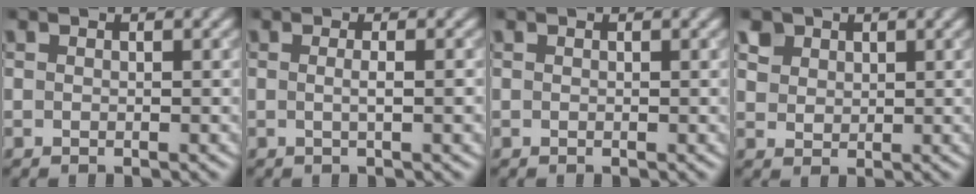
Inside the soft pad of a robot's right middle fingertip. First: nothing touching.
{"total": 1.8, "force": [0.0, 0.4, 1.7], "torque": [-0.023, -0.003, -0.006]}
{"total": 0.0}
{"total": 3.0, "force": [1.9, 2.1, 0.9], "torque": [-0.035, 0.005, 0.042]}